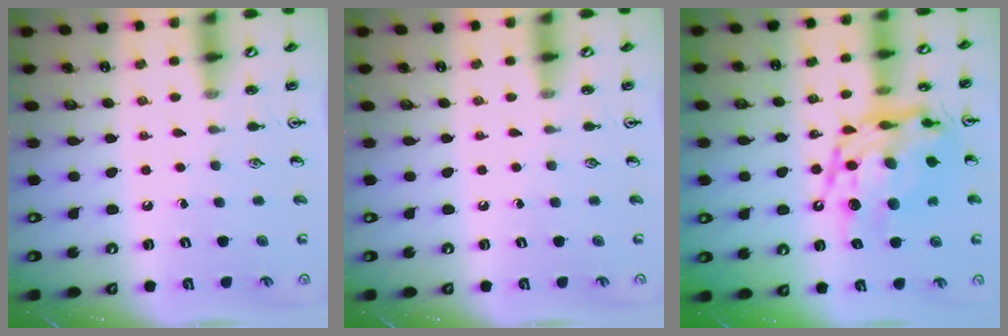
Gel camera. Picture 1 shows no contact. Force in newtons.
{"total": 0.0}
{"total": 17.9, "press": 17.8, "slide": 1.7}